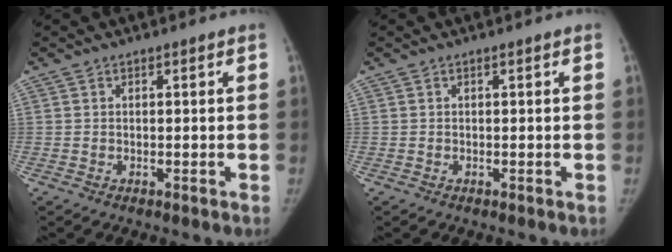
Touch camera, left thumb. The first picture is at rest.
{"total": 0.0}